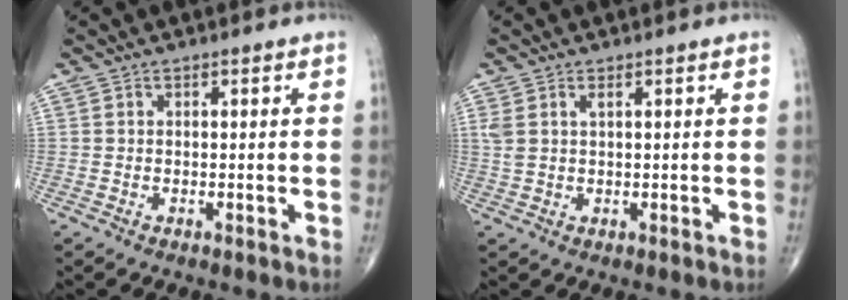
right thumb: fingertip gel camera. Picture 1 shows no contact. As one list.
[{"total": 2.6, "force": [1.1, 1.1, 2.1], "torque": [-0.054, 0.010, 0.031]}]